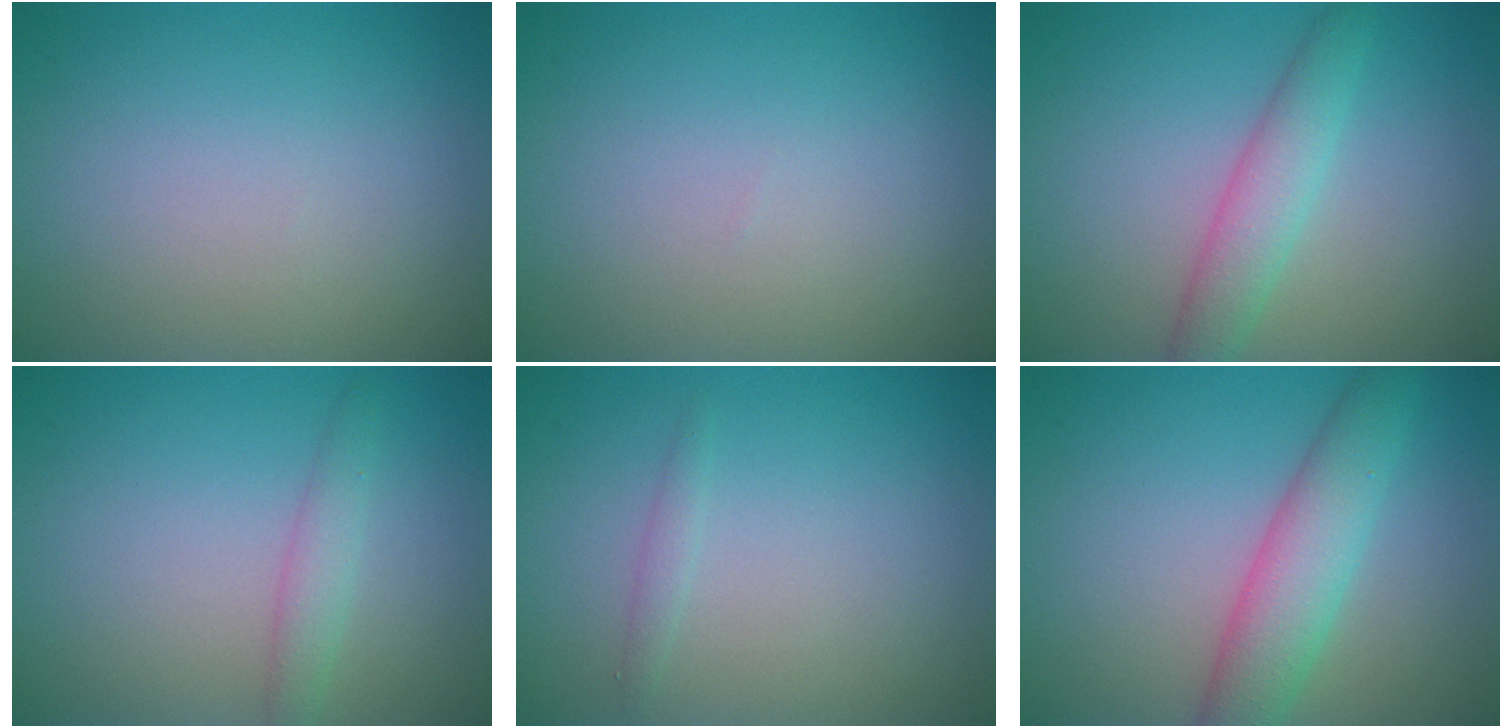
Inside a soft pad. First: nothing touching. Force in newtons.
{"total": 0.0}
{"total": 3.3, "press": 3.3, "slide": 0.1}
{"total": 1.8, "press": 1.7, "slide": 0.2}
{"total": 0.8, "press": 0.8, "slide": 0.1}
{"total": 4.9, "press": 4.9, "slide": 0.2}